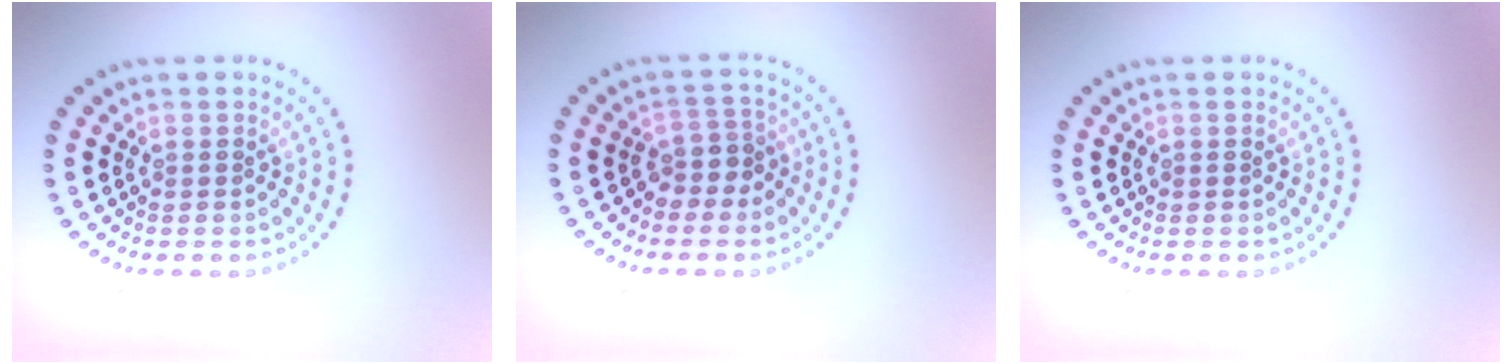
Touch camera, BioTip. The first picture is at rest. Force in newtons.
{"total": 2.2, "press": 1.7, "slide": 1.5}
{"total": 0.0}